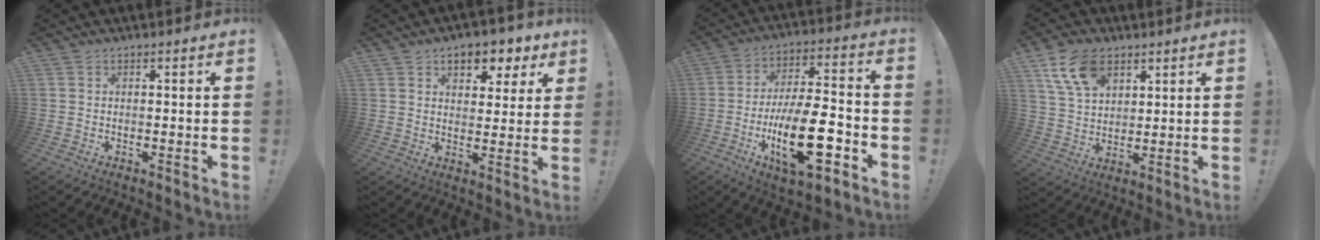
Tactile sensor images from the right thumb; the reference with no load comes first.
{"total": 8.5, "force": [4.7, 5.3, 4.8], "torque": [-0.056, -0.023, 0.082]}
{"total": 20.6, "force": [-7.3, 7.7, 17.7], "torque": [-0.315, 0.030, -0.114]}
{"total": 12.5, "force": [6.7, 7.6, 7.3], "torque": [-0.132, -0.011, 0.132]}